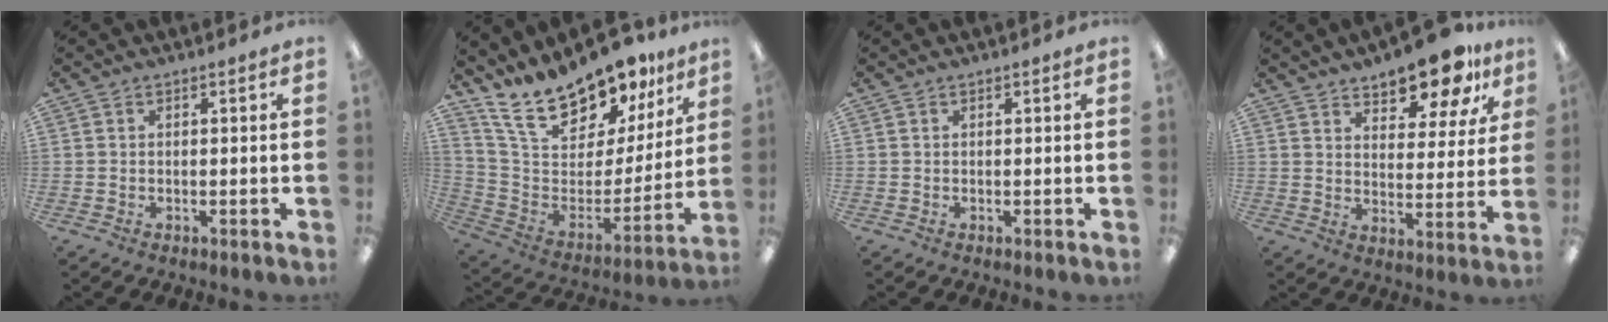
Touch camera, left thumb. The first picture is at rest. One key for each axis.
{"total": 20.4, "fx": 17.7, "fy": 7.0, "fz": 7.3, "tx": -0.138, "ty": -0.137, "tz": 0.312}
{"total": 0.0}
{"total": 12.9, "fx": 10.7, "fy": 4.7, "fz": 5.4, "tx": -0.070, "ty": -0.073, "tz": 0.190}